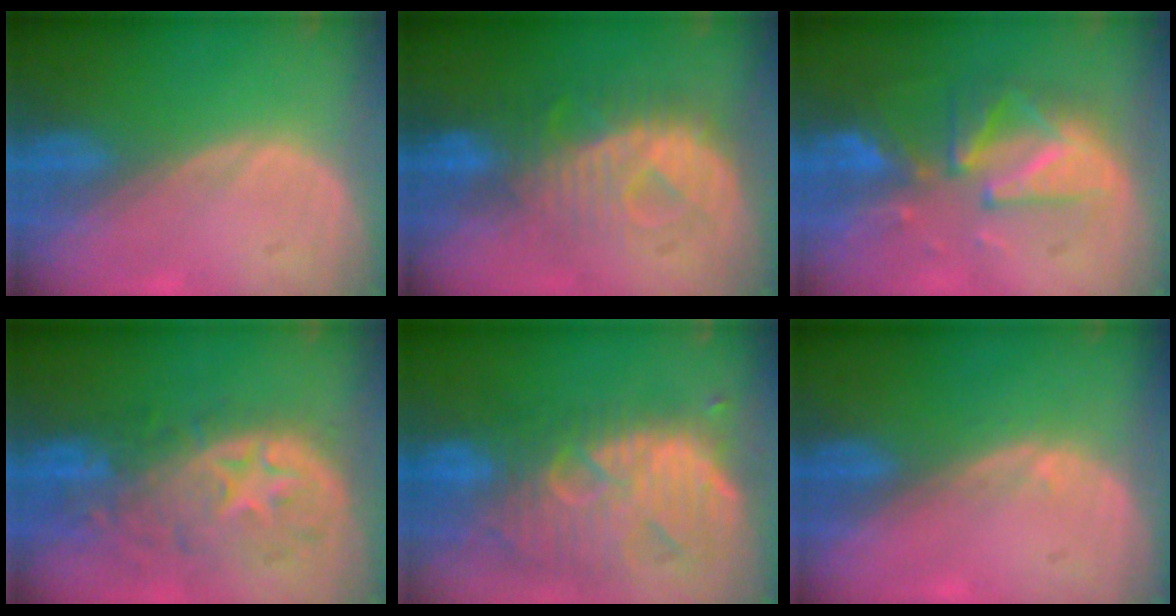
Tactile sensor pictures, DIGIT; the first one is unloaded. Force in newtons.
{"total": 8.2, "press": 8.0, "slide": 1.5}
{"total": 9.9, "press": 8.8, "slide": 4.7}
{"total": 11.0, "press": 9.7, "slide": 5.2}
{"total": 13.2, "press": 11.4, "slide": 6.6}
{"total": 0.8, "press": 0.6, "slide": 0.6}